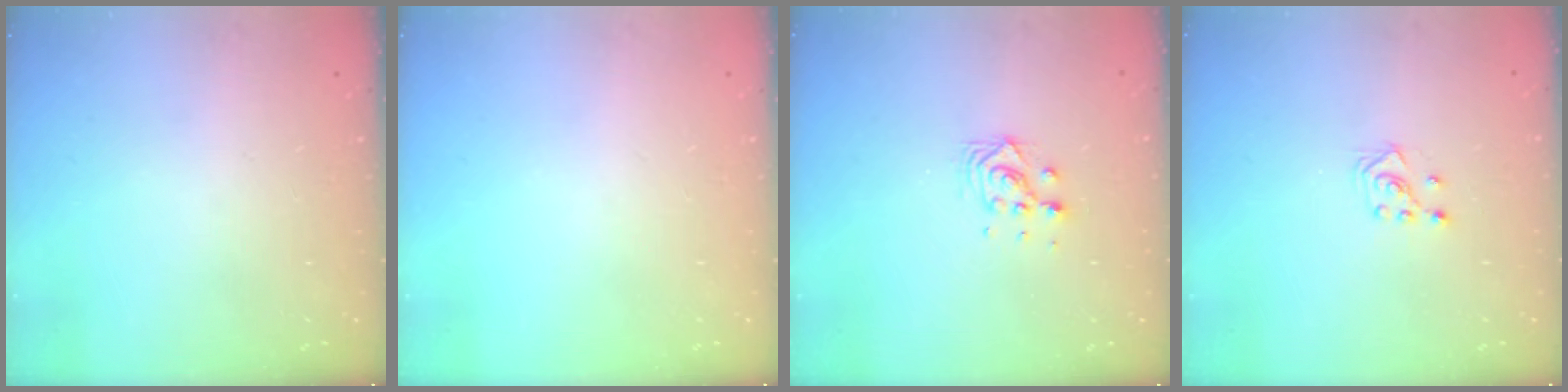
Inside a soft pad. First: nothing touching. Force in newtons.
{"total": 0.0}
{"total": 5.8, "press": 5.8, "slide": 0.3}
{"total": 3.1, "press": 3.0, "slide": 1.0}